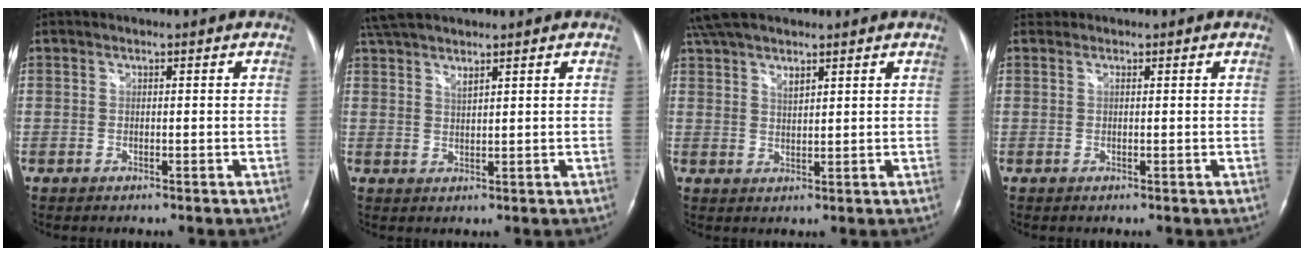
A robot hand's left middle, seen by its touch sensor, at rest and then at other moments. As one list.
[{"total": 6.5, "force": [5.6, 0.6, 3.4], "torque": [-0.070, 0.022, 0.104]}, {"total": 8.0, "force": [6.3, 1.8, 4.6], "torque": [-0.089, 0.024, 0.116]}, {"total": 0.5, "force": [0.4, 0.3, 0.2], "torque": [-0.007, 0.003, 0.003]}]